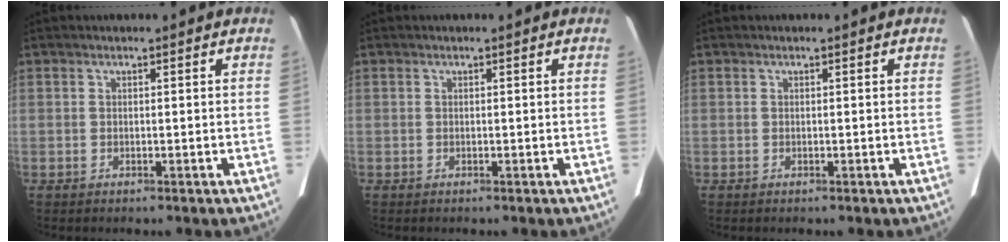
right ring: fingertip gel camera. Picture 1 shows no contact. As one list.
[{"total": 0.0}, {"total": 0.0}]